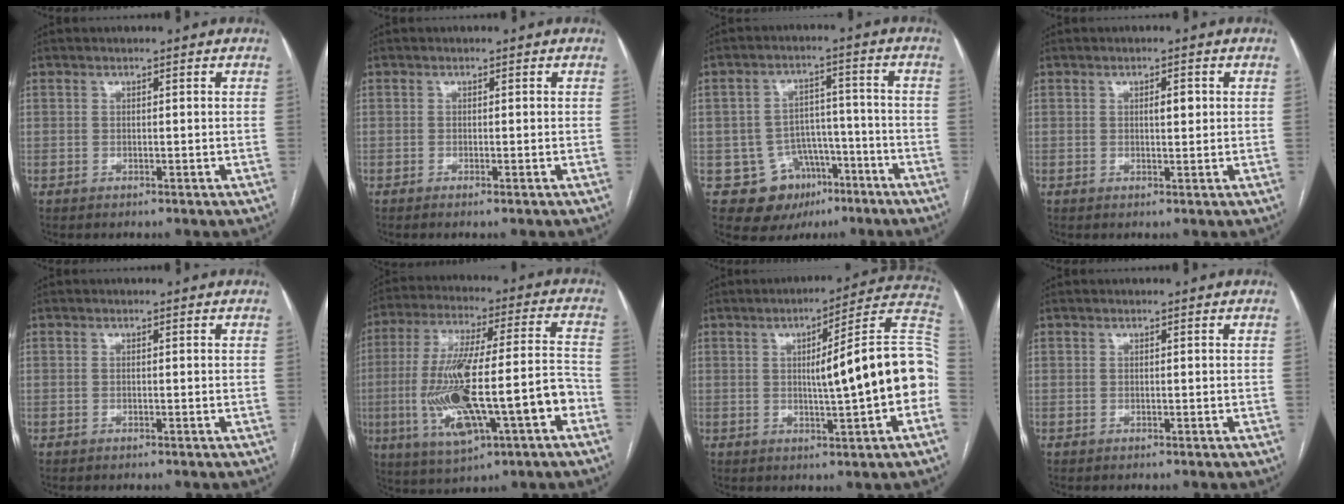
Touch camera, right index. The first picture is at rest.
{"total": 0.8, "force": [-0.5, -0.1, 0.6], "torque": [-0.013, -0.001, -0.006]}
{"total": 9.0, "force": [-4.6, 7.4, 2.2], "torque": [-0.024, 0.027, -0.056]}
{"total": 1.9, "force": [0.4, 0.6, 1.7], "torque": [-0.029, 0.002, 0.009]}
{"total": 0.0}
{"total": 20.4, "force": [-5.7, 3.8, 19.2], "torque": [-0.366, 0.007, -0.084]}
{"total": 16.1, "force": [-1.1, 0.5, 16.1], "torque": [-0.196, 0.031, -0.018]}
{"total": 0.0}